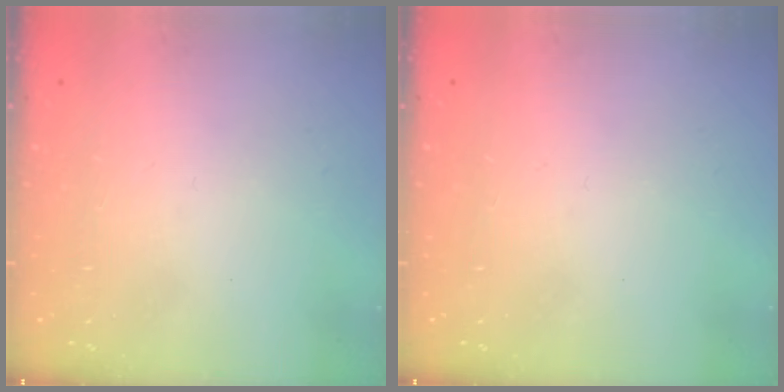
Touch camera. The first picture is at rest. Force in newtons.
{"total": 0.0}